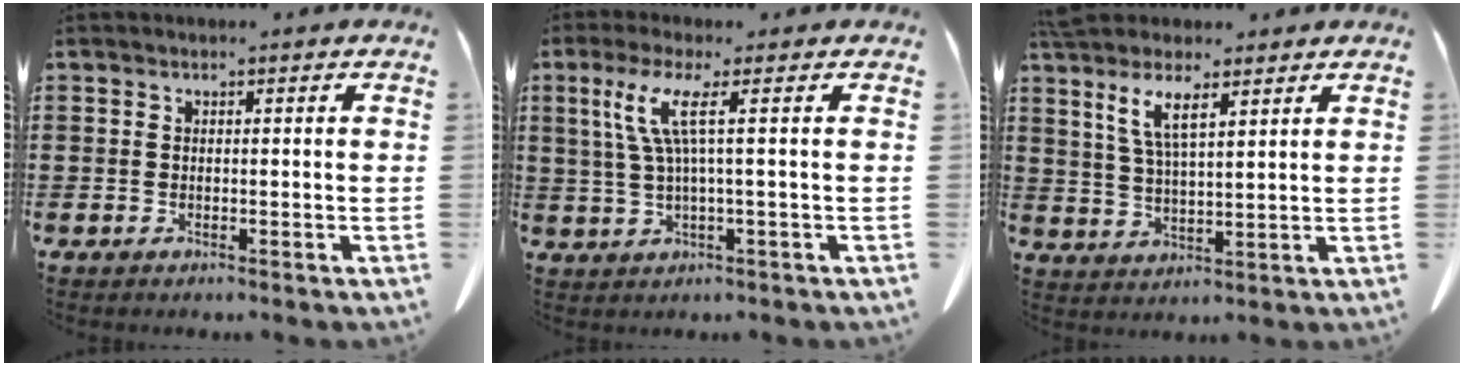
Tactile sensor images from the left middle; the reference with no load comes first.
{"total": 6.5, "force": [1.7, -0.2, 6.3], "torque": [-0.140, -0.009, 0.019]}
{"total": 6.4, "force": [4.1, 1.5, 4.7], "torque": [-0.104, -0.005, 0.072]}